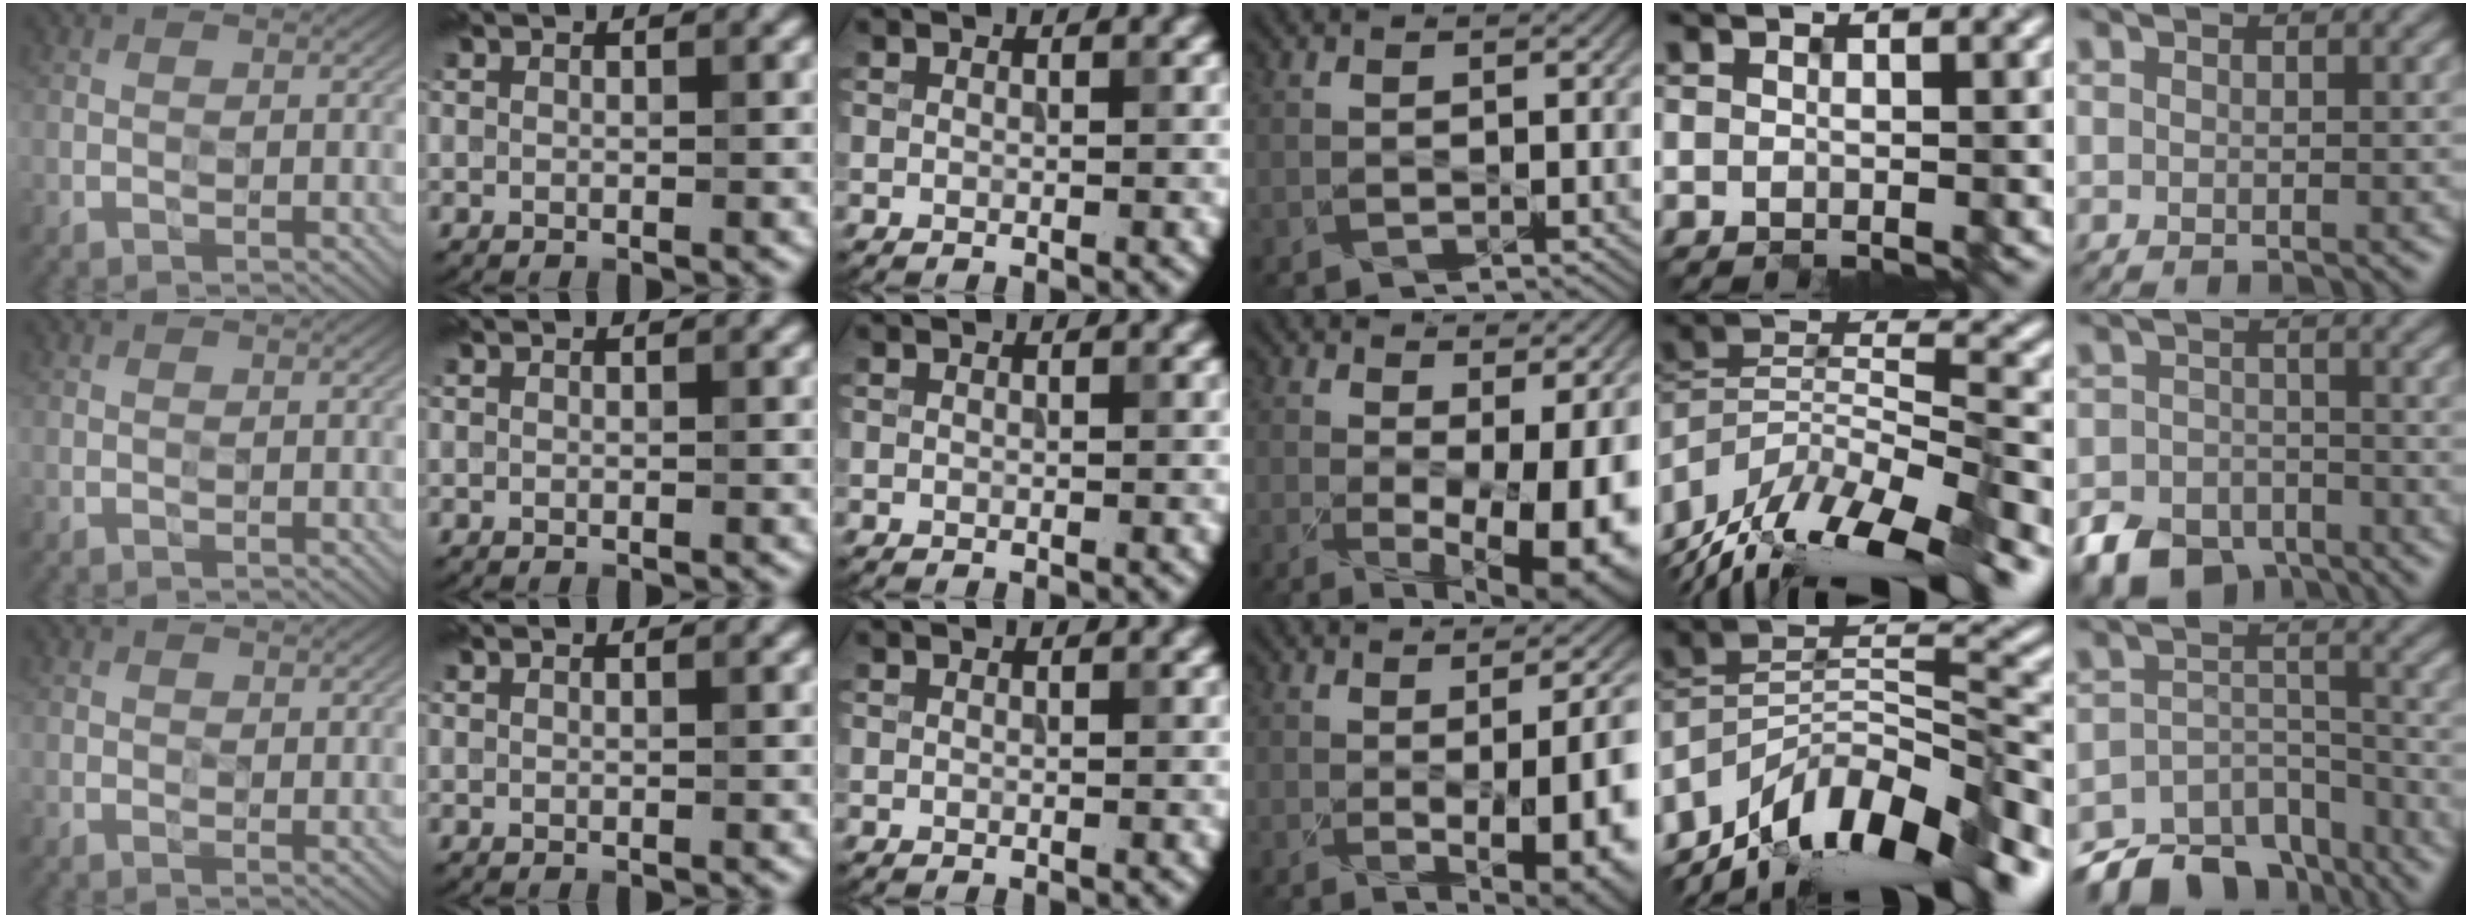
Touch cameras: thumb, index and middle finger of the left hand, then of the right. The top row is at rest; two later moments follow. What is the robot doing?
{"motion": "close", "object": "medicine box"}